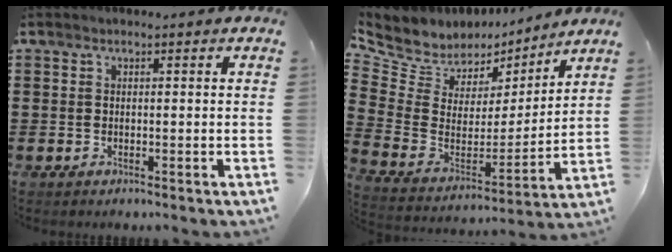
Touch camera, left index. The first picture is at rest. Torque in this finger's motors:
{"motor_torque": [1.07, -1.07, 0.28, 0.02]}